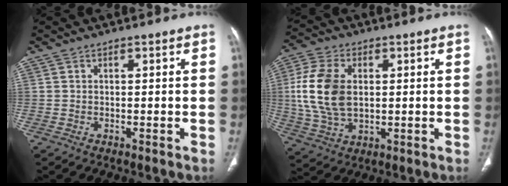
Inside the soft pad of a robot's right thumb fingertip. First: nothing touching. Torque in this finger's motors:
{"motor_torque": [1.52, 1.57, 0.97, -1.18, 0.30]}